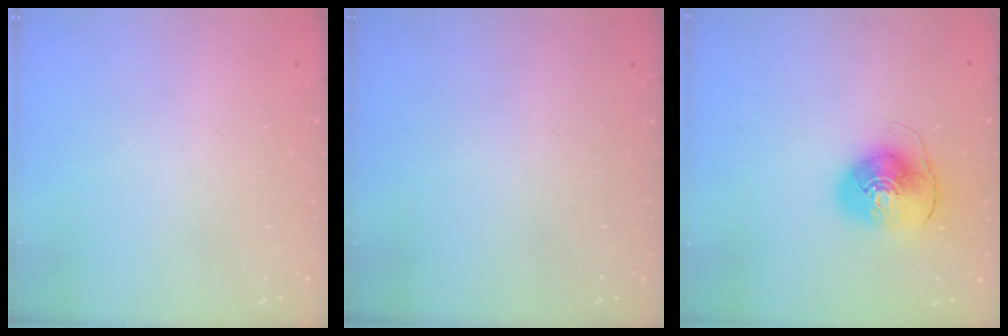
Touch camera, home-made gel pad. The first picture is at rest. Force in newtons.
{"total": 0.0}
{"total": 10.2, "press": 10.1, "slide": 1.5}